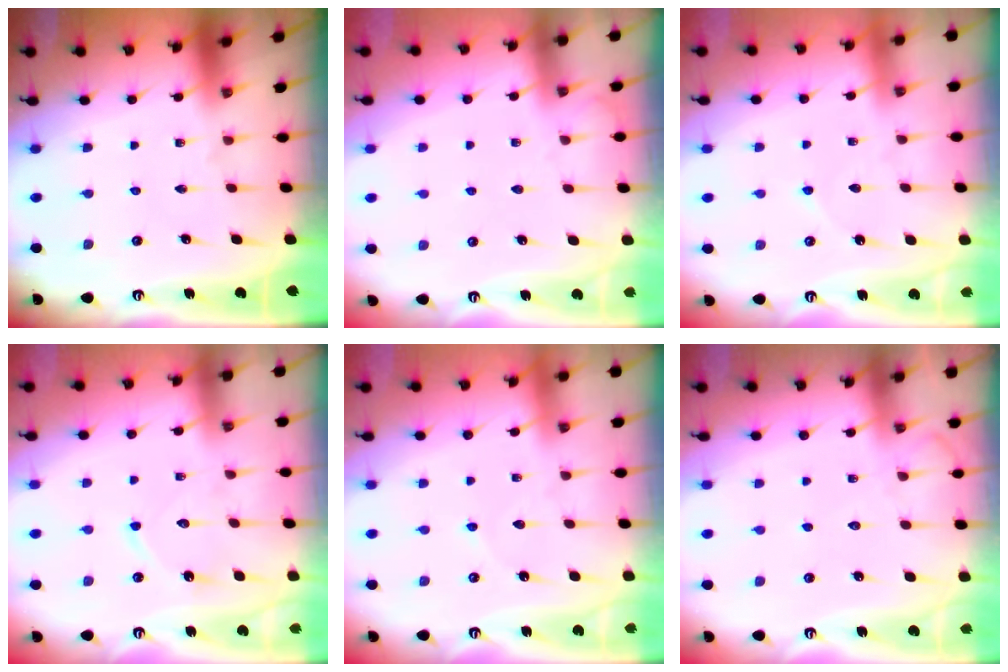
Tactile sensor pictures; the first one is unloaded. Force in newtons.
{"total": 3.0, "press": 3.0, "slide": 0.5}
{"total": 2.9, "press": 2.9, "slide": 0.4}
{"total": 7.5, "press": 7.5, "slide": 0.5}
{"total": 2.6, "press": 2.6, "slide": 0.3}
{"total": 6.1, "press": 6.0, "slide": 0.8}